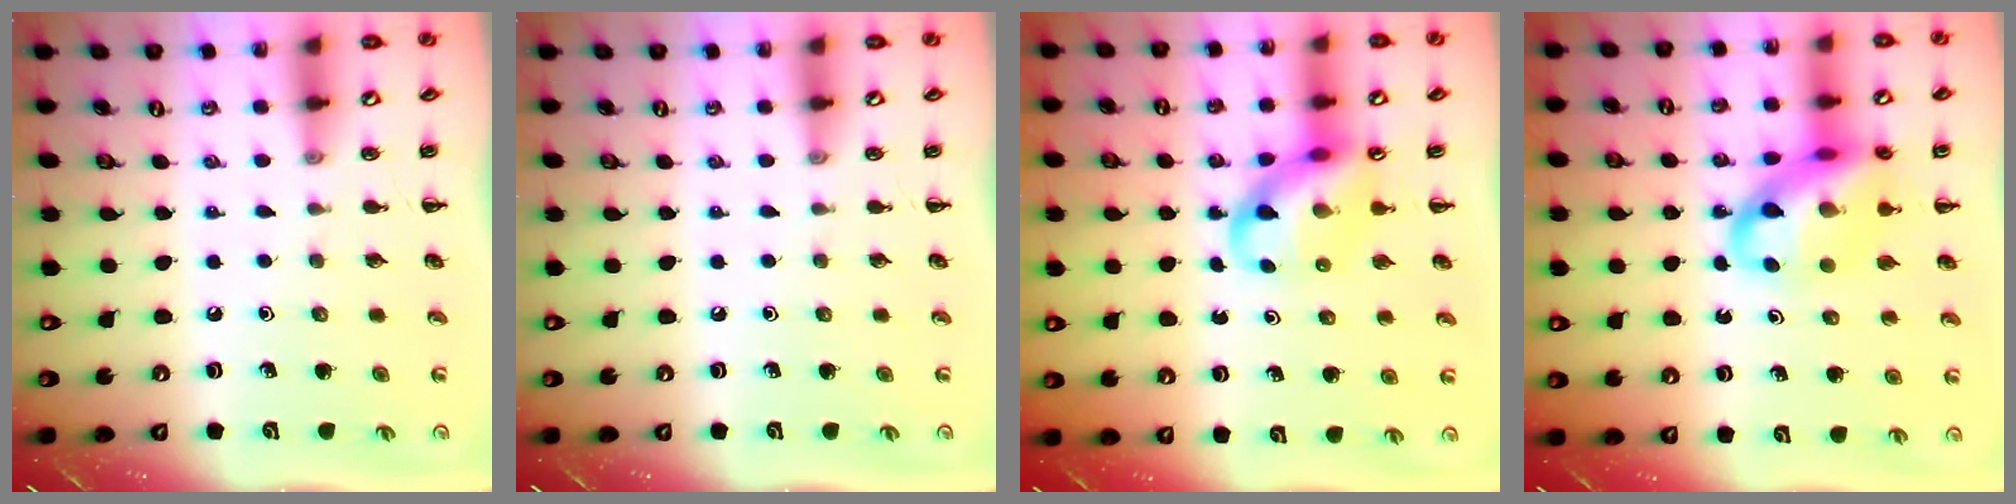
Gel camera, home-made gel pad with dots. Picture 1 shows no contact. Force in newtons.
{"total": 0.0}
{"total": 10.2, "press": 9.8, "slide": 2.7}
{"total": 15.2, "press": 14.8, "slide": 3.4}